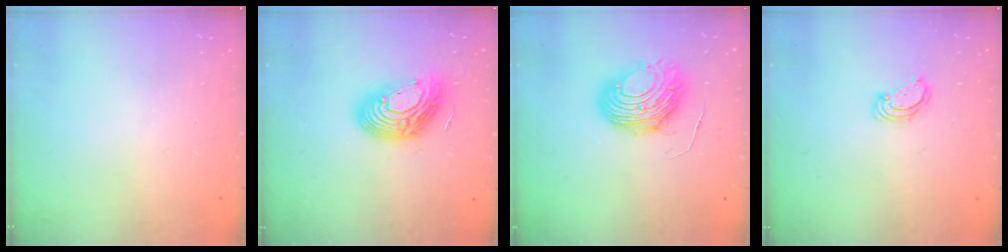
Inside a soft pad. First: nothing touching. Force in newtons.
{"total": 14.8, "press": 14.8, "slide": 1.0}
{"total": 8.7, "press": 8.7, "slide": 0.9}
{"total": 3.6, "press": 3.6, "slide": 0.4}